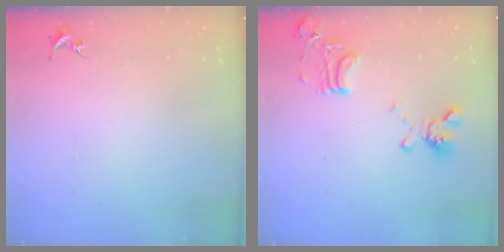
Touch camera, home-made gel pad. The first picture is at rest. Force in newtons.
{"total": 15.8, "press": 15.7, "slide": 1.4}